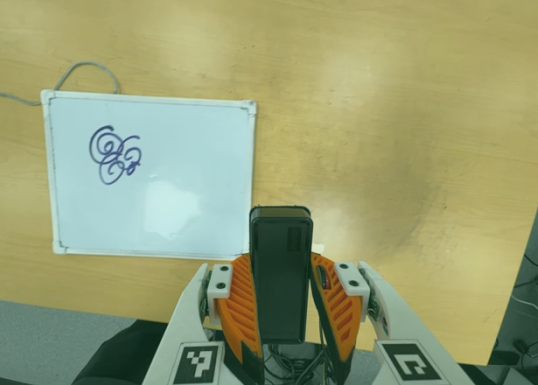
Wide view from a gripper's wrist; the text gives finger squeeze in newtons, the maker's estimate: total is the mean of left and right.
{"total": 4.7, "left": 3.4, "right": 6.0}